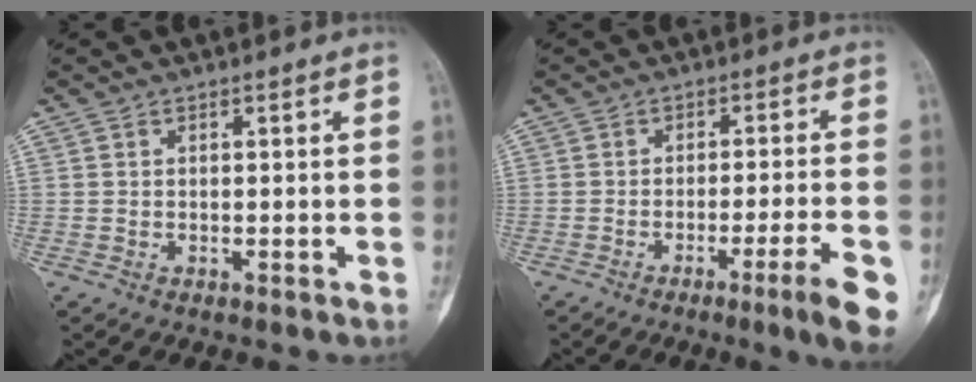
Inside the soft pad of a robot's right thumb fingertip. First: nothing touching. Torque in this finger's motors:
{"motor_torque": [-0.21, -0.03, 0.16, -0.23, 0.02]}